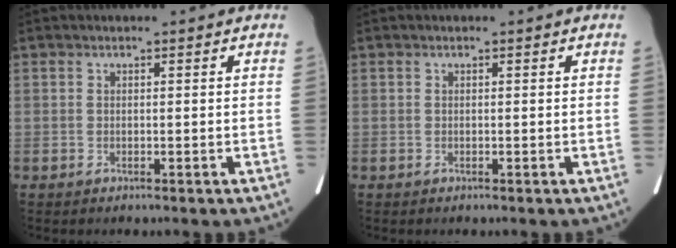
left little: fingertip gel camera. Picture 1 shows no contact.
{"total": 0.0}